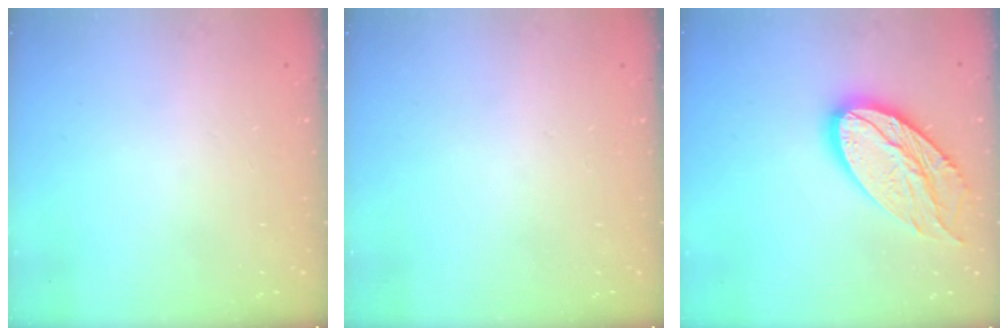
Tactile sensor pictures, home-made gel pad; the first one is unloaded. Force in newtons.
{"total": 0.0}
{"total": 18.8, "press": 18.7, "slide": 1.6}